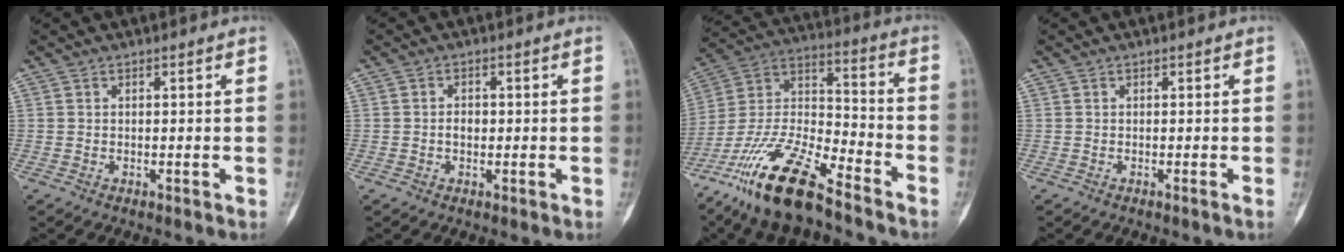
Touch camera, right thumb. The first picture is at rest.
{"total": 2.0, "force": [-0.2, 1.5, 1.3], "torque": [-0.012, 0.005, -0.007]}
{"total": 19.2, "force": [-13.5, 5.2, 12.6], "torque": [-0.254, 0.061, -0.254]}
{"total": 0.6, "force": [-0.3, -0.2, 0.4], "torque": [-0.003, 0.003, -0.007]}